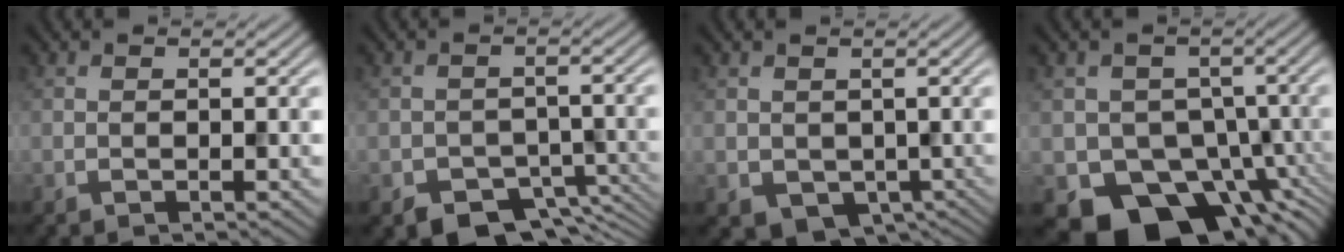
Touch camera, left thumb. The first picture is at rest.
{"total": 5.4, "force": [-4.0, 3.2, 1.7], "torque": [-0.011, -0.022, -0.052]}
{"total": 2.9, "force": [-0.2, 2.7, 1.2], "torque": [-0.030, -0.023, 0.008]}
{"total": 10.1, "force": [-4.8, 7.8, 4.3], "torque": [-0.053, -0.032, -0.081]}